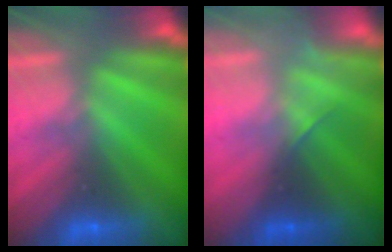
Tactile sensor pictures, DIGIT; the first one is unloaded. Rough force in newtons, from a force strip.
{"total": 1.9}